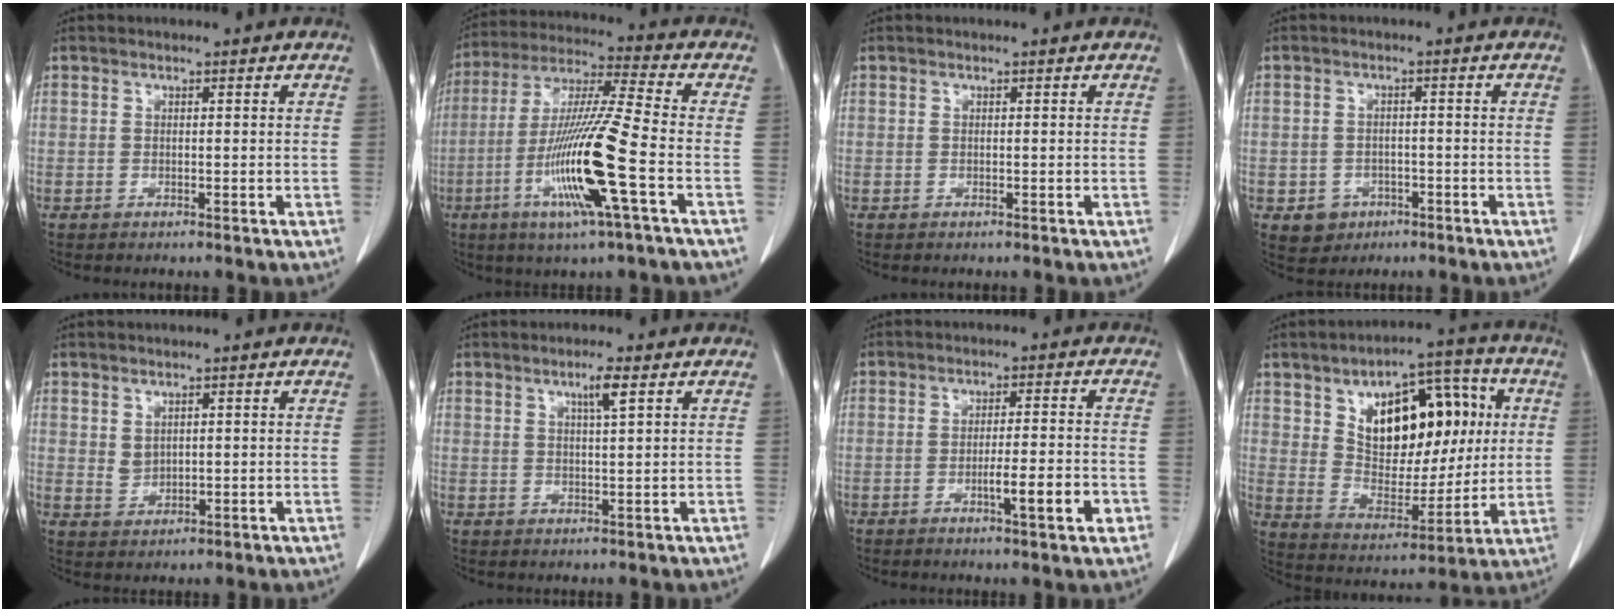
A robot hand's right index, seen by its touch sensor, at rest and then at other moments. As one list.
[{"total": 16.0, "force": [-5.1, -0.5, 15.2], "torque": [-0.307, -0.017, -0.102]}, {"total": 0.0}, {"total": 4.1, "force": [-1.8, 3.6, 0.8], "torque": [-0.003, 0.011, -0.019]}, {"total": 2.1, "force": [0.8, 1.6, 1.2], "torque": [-0.024, -0.001, 0.024]}, {"total": 2.9, "force": [1.5, -0.2, 2.5], "torque": [-0.047, -0.002, 0.027]}, {"total": 6.4, "force": [-2.4, 0.5, 5.9], "torque": [-0.086, -0.003, -0.034]}, {"total": 17.9, "force": [5.0, 9.6, 14.2], "torque": [-0.214, 0.036, 0.090]}]